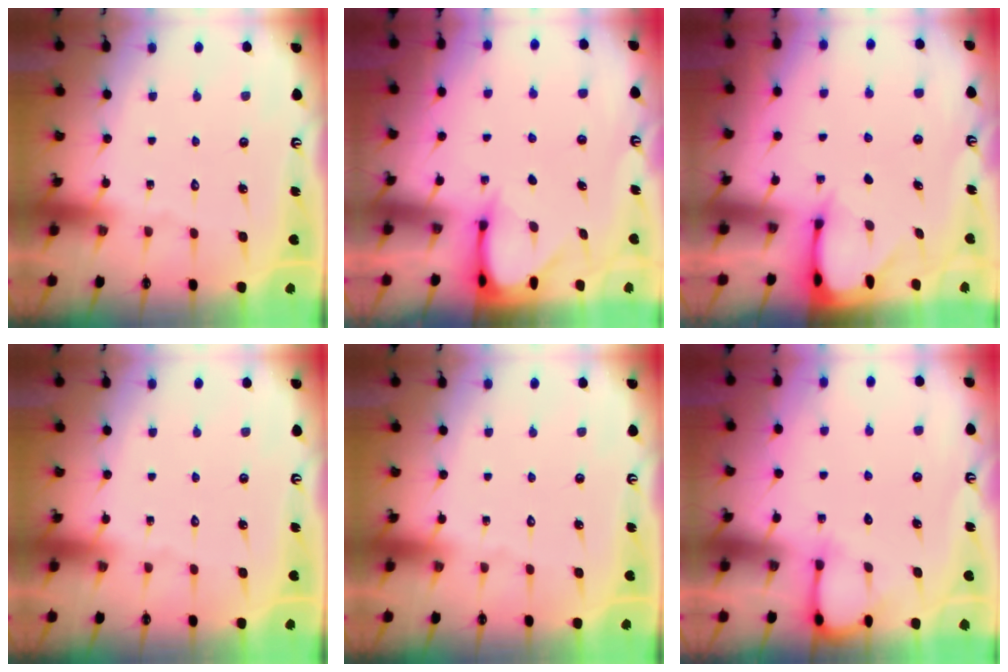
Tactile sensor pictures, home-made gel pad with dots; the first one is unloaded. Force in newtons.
{"total": 3.7, "press": 3.6, "slide": 0.3}
{"total": 2.4, "press": 2.4, "slide": 0.3}
{"total": 0.0}
{"total": 0.0}
{"total": 6.2, "press": 6.2, "slide": 0.3}